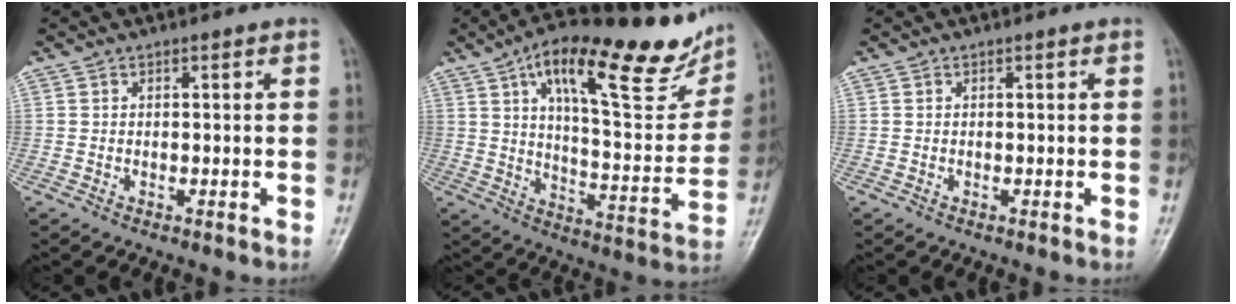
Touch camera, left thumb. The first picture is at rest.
{"total": 24.8, "force": [14.7, 7.6, 18.6], "torque": [-0.231, -0.037, 0.226]}
{"total": 0.0}